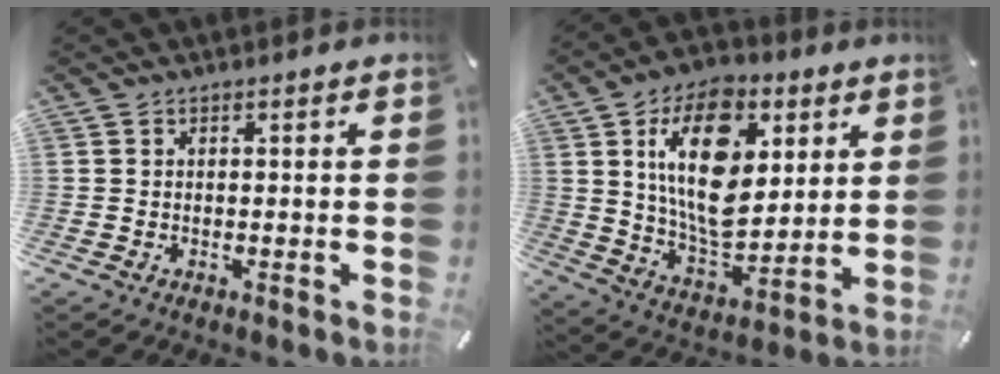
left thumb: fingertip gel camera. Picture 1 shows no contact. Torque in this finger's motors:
{"motor_torque": [2.58, 2.43, 1.52, -1.25, 0.68]}